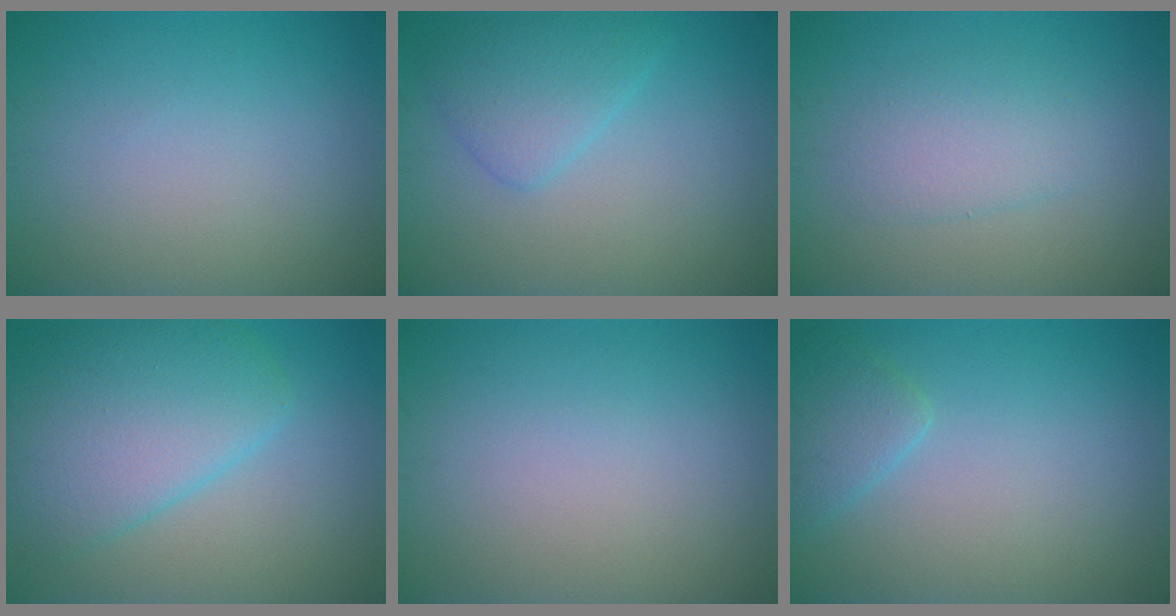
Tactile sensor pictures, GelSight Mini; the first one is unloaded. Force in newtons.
{"total": 3.2, "press": 3.2, "slide": 0.1}
{"total": 2.6, "press": 2.6, "slide": 0.2}
{"total": 7.0, "press": 7.0, "slide": 0.4}
{"total": 0.0}
{"total": 2.1, "press": 2.1, "slide": 0.1}